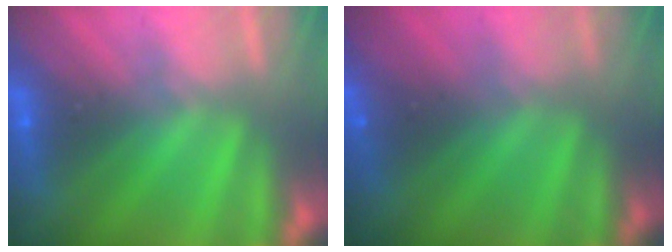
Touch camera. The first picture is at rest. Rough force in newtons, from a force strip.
{"total": 1.4}